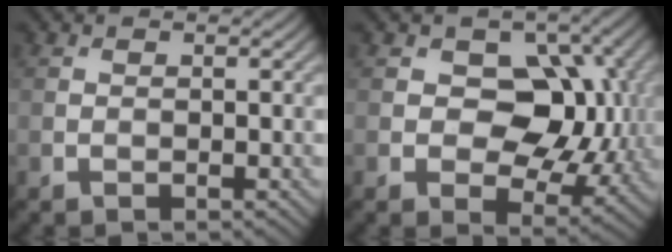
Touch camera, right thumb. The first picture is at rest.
{"total": 9.8, "force": [1.1, 7.0, 6.8], "torque": [-0.089, -0.009, 0.005]}